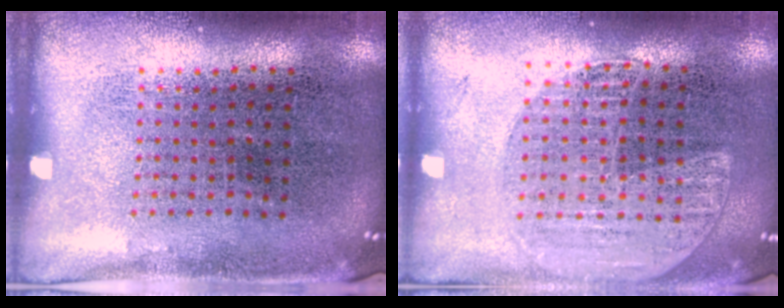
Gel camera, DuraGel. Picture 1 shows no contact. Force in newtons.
{"total": 1.5, "press": 1.4, "slide": 0.4}